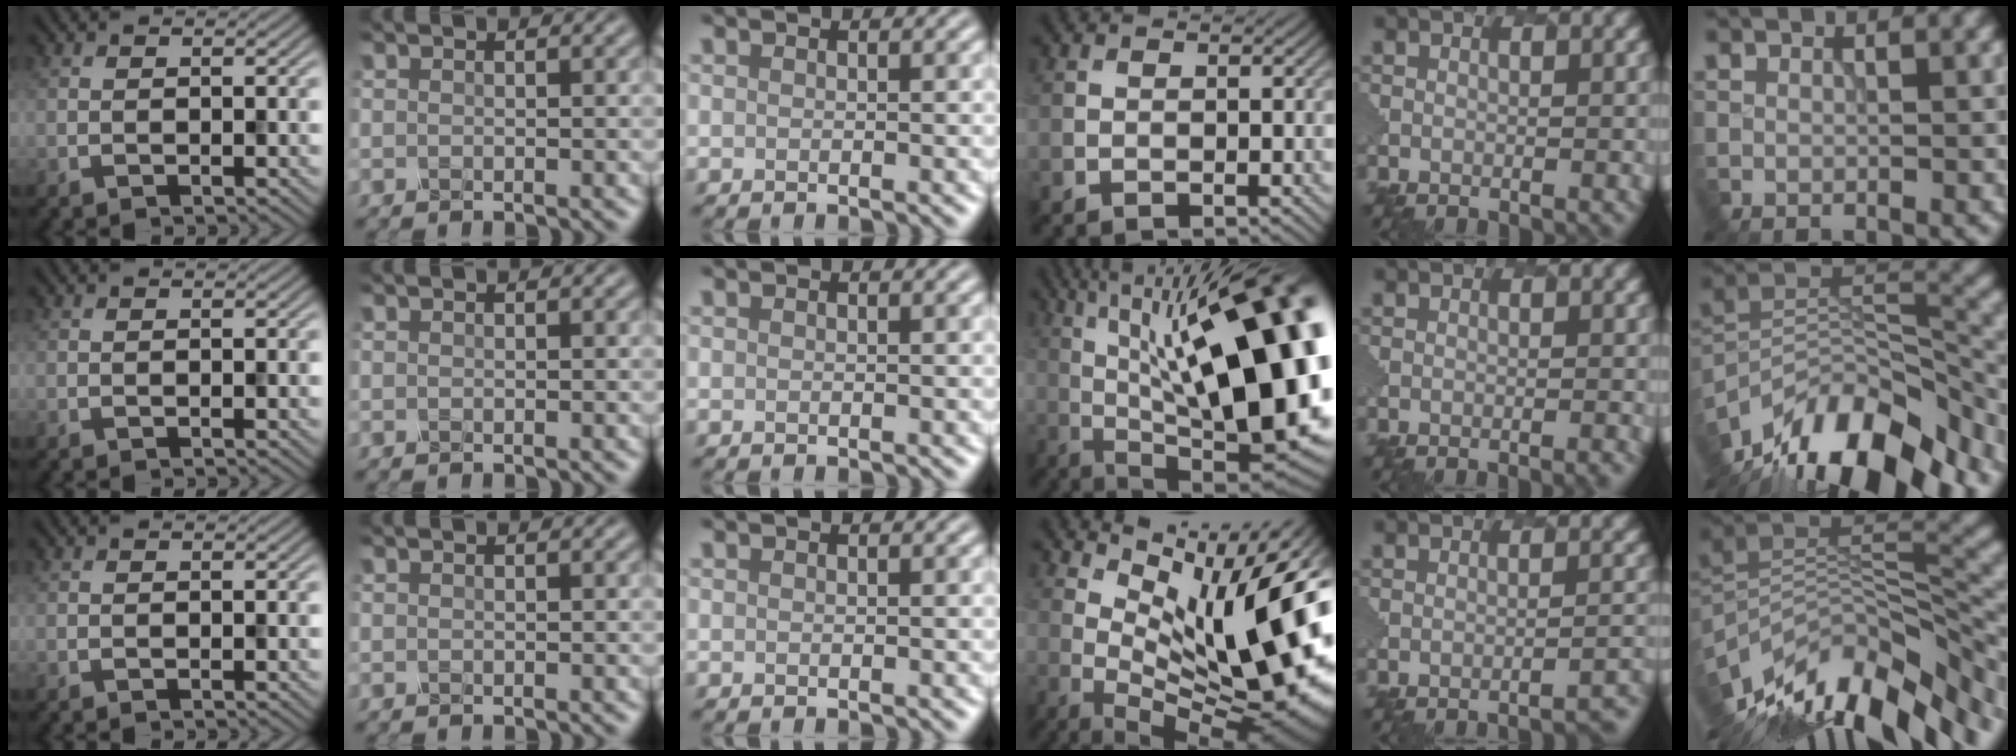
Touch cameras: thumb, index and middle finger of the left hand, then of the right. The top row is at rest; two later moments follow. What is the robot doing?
{"motion": "dispense", "object": "syringe"}